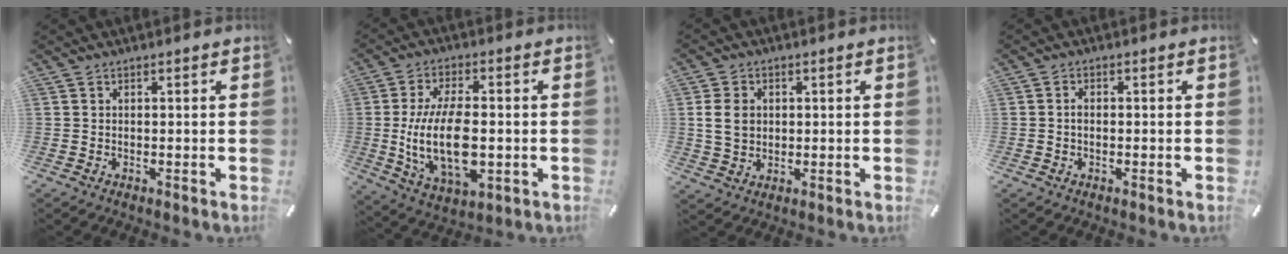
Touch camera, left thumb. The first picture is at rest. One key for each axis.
{"total": 17.2, "fx": -1.5, "fy": 8.8, "fz": 14.6, "tx": -0.294, "ty": -0.019, "tz": -0.024}
{"total": 6.3, "fx": 0.7, "fy": 5.2, "fz": 3.4, "tx": -0.085, "ty": 0.002, "tz": 0.008}
{"total": 1.6, "fx": -0.3, "fy": 0.9, "fz": 1.3, "tx": -0.025, "ty": 0.004, "tz": -0.007}